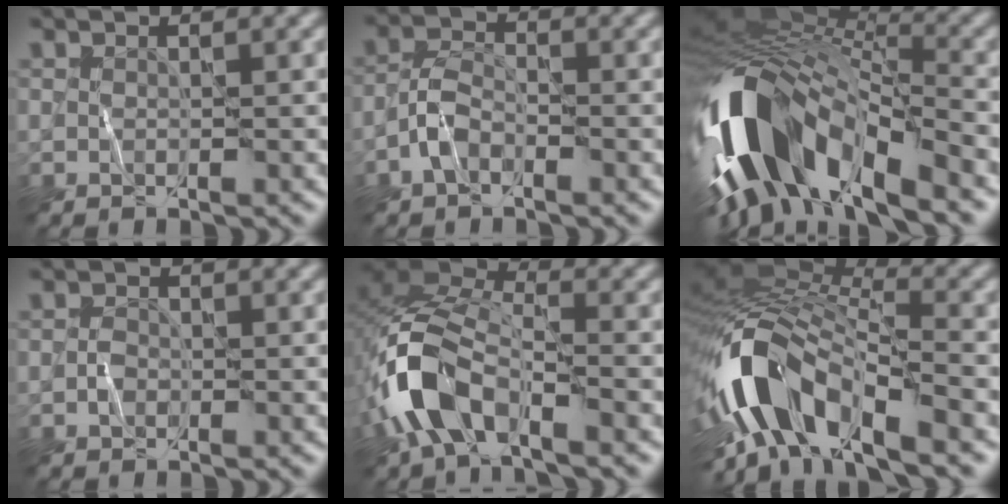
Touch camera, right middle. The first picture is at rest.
{"total": 2.8, "force": [-1.7, 1.4, 1.7], "torque": [-0.033, 0.010, -0.042]}
{"total": 14.4, "force": [-5.8, 6.8, 11.3], "torque": [-0.234, 0.011, -0.109]}
{"total": 0.9, "force": [-0.3, 0.7, 0.4], "torque": [-0.003, 0.004, -0.009]}
{"total": 8.9, "force": [-4.1, 4.6, 6.5], "torque": [-0.134, 0.004, -0.088]}
{"total": 11.5, "force": [-5.5, 4.9, 8.8], "torque": [-0.158, 0.003, -0.104]}